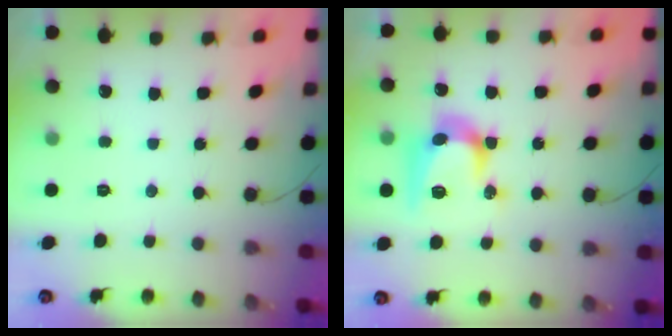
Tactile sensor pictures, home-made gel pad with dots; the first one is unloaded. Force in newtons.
{"total": 12.0, "press": 11.9, "slide": 0.7}